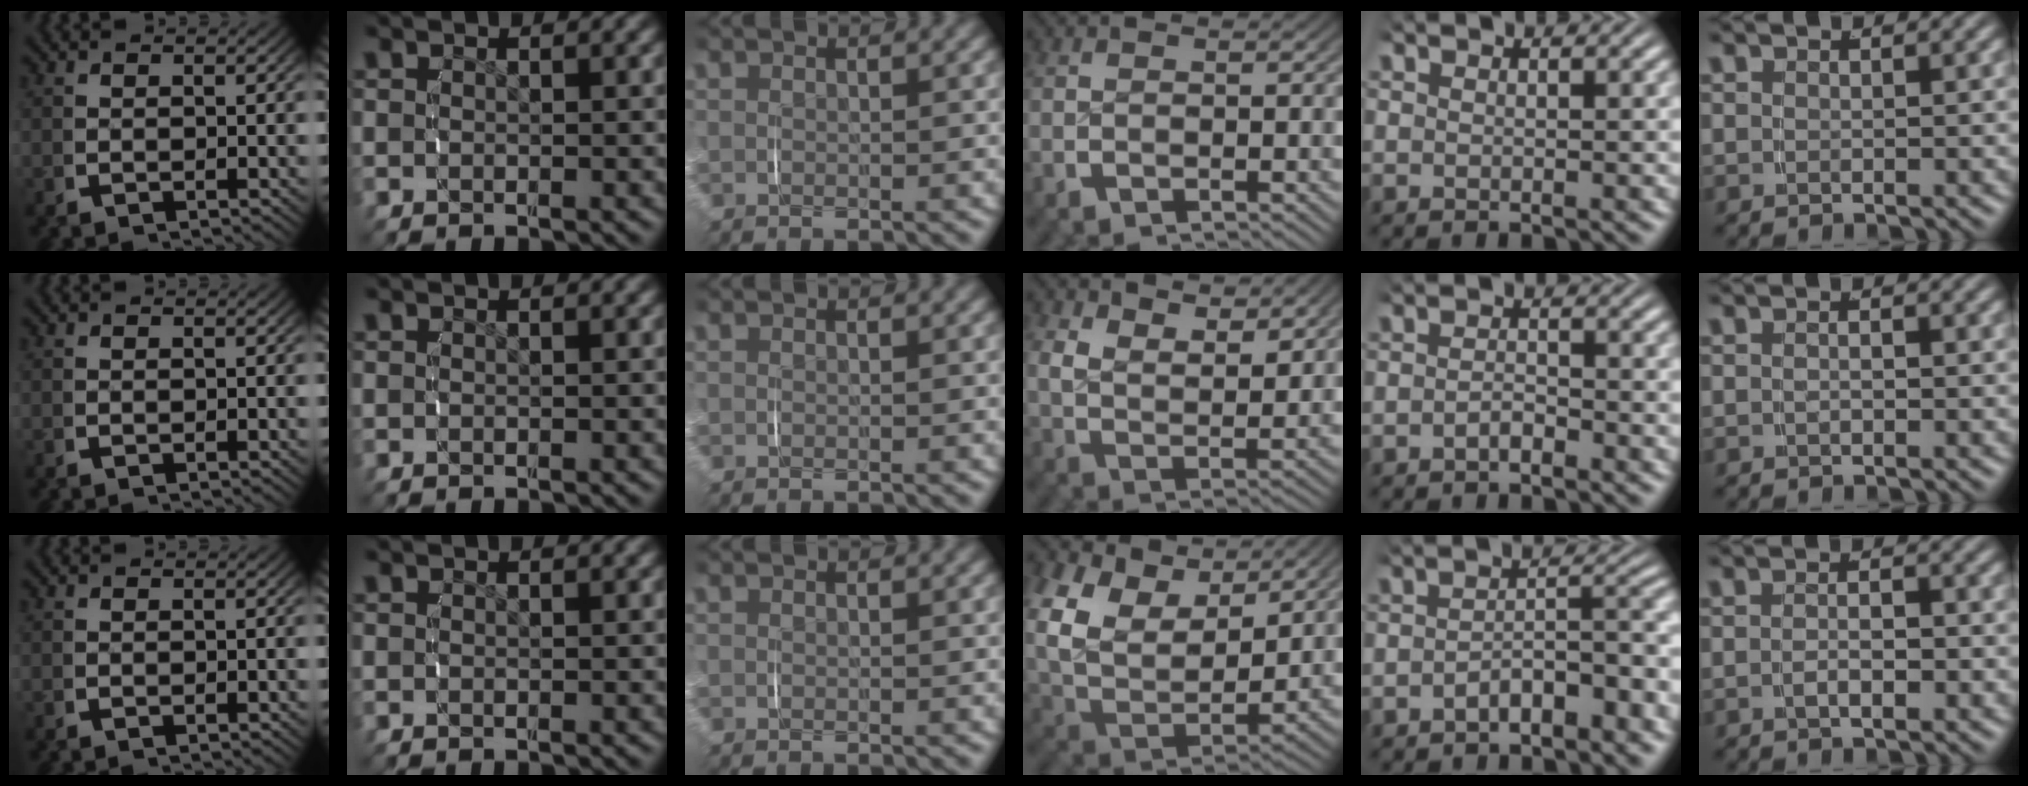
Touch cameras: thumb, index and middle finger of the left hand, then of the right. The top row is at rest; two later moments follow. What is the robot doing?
{"motion": "lift_and_place", "object": "pen bag"}